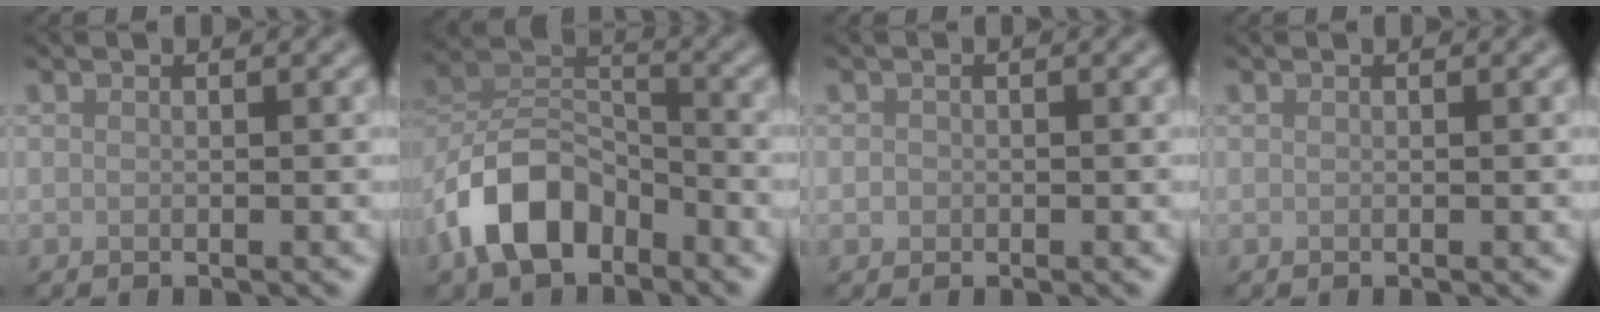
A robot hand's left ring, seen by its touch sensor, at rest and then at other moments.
{"total": 7.9, "force": [-4.7, 4.6, 4.4], "torque": [-0.080, 0.007, -0.098]}
{"total": 0.7, "force": [-0.1, 0.6, 0.1], "torque": [0.001, -0.003, -0.004]}
{"total": 0.0}